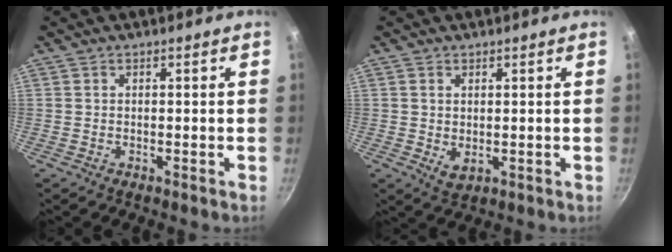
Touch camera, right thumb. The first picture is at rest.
{"total": 3.0, "force": [0.6, 1.9, 2.2], "torque": [-0.036, -0.011, 0.016]}